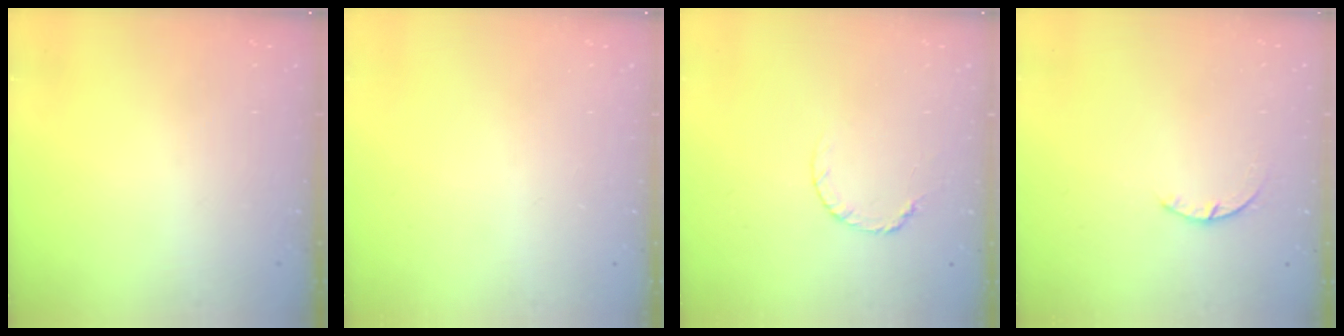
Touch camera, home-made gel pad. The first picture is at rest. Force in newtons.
{"total": 0.0}
{"total": 5.3, "press": 5.2, "slide": 0.6}
{"total": 1.2, "press": 1.2, "slide": 0.3}